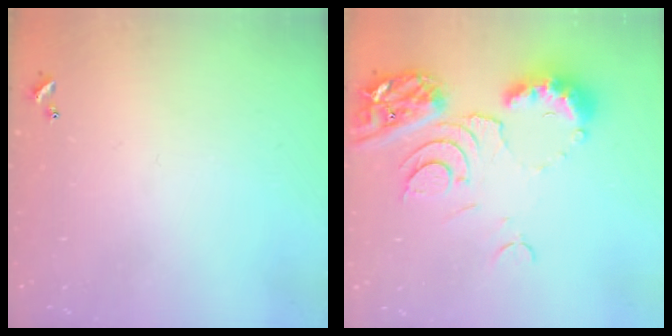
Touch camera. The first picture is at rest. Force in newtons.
{"total": 11.1, "press": 11.0, "slide": 1.3}